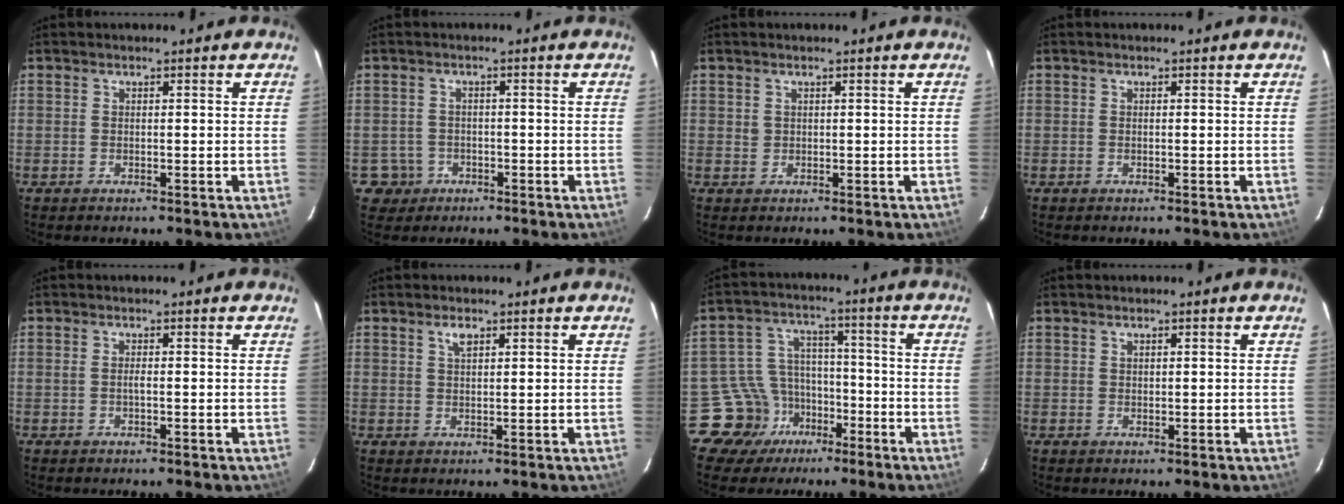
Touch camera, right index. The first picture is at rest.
{"total": 4.2, "force": [-1.5, 3.9, 0.1], "torque": [-0.008, 0.018, -0.021]}
{"total": 0.8, "force": [0.4, 0.7, 0.1], "torque": [-0.001, 0.004, 0.009]}
{"total": 0.0}
{"total": 0.8, "force": [-0.2, 0.0, 0.8], "torque": [-0.015, 0.001, -0.004]}
{"total": 2.0, "force": [1.2, 0.9, 1.4], "torque": [-0.025, 0.004, 0.022]}
{"total": 9.6, "force": [-6.0, 7.5, 0.0], "torque": [-0.017, 0.040, -0.098]}
{"total": 0.6, "force": [0.4, 0.4, 0.3], "torque": [-0.004, 0.002, 0.009]}